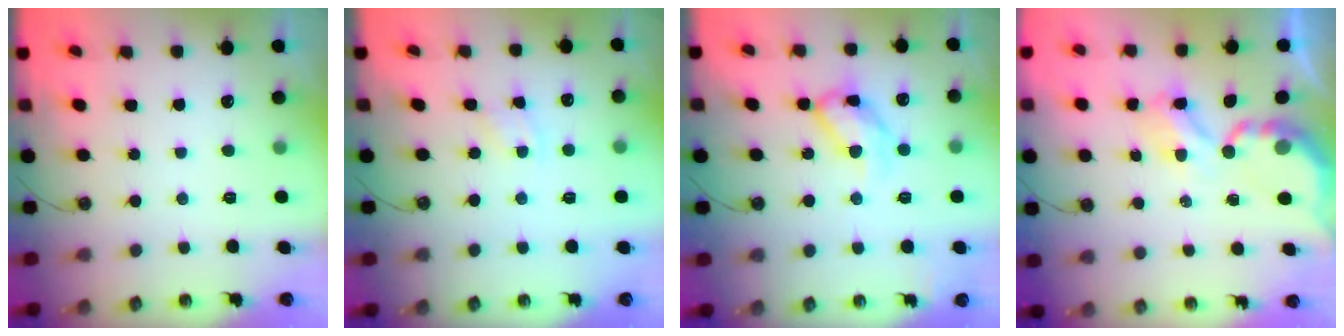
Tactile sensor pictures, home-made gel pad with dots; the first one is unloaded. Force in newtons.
{"total": 2.9, "press": 2.9, "slide": 0.5}
{"total": 12.3, "press": 12.2, "slide": 1.1}
{"total": 4.8, "press": 4.8, "slide": 0.3}